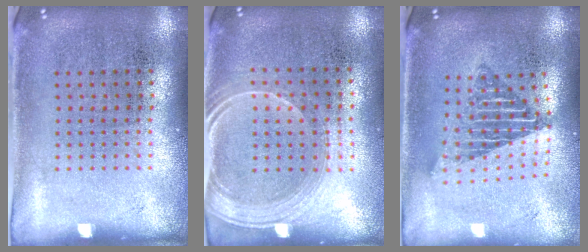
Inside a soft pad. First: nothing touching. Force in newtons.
{"total": 1.6, "press": 1.4, "slide": 0.8}
{"total": 1.7, "press": 1.4, "slide": 1.0}